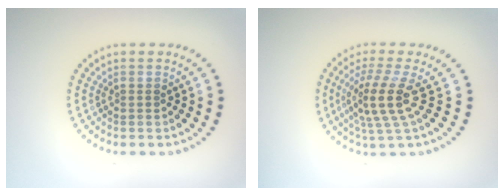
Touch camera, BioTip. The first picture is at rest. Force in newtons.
{"total": 4.0, "press": 3.1, "slide": 2.5}